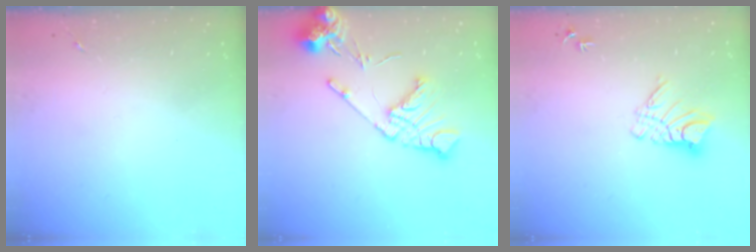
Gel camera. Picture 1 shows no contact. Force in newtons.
{"total": 15.5, "press": 15.4, "slide": 2.0}
{"total": 9.5, "press": 9.5, "slide": 0.9}